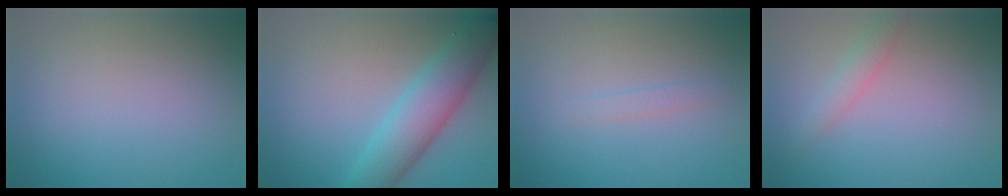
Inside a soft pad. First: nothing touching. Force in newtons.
{"total": 6.2, "press": 6.2, "slide": 0.1}
{"total": 0.8, "press": 0.8, "slide": 0.0}
{"total": 1.7, "press": 1.7, "slide": 0.1}